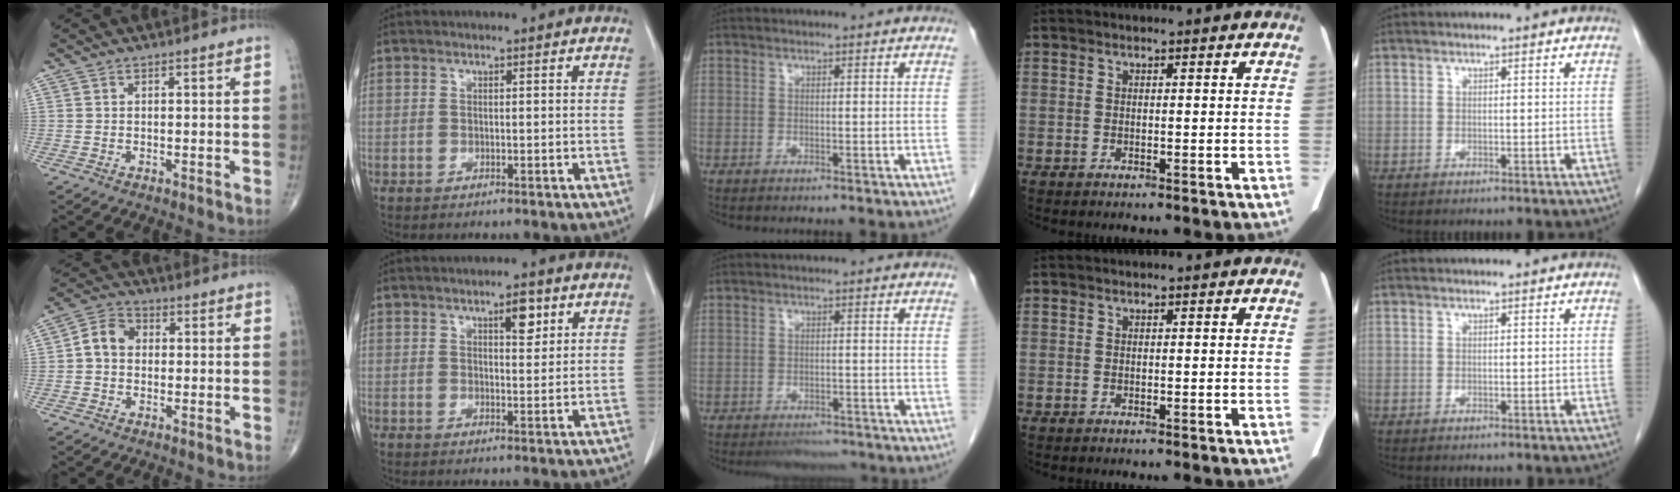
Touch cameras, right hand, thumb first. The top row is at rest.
{"thumb": {"total": 5.8, "force": [0.0, 4.7, 3.5], "torque": [-0.052, 0.021, -0.010]}, "index": {"total": 3.6, "force": [1.9, 1.2, 2.8], "torque": [-0.041, -0.002, 0.028]}, "middle": {"total": 4.3, "force": [-3.8, 1.6, 1.3], "torque": [-0.013, -0.001, -0.054]}}